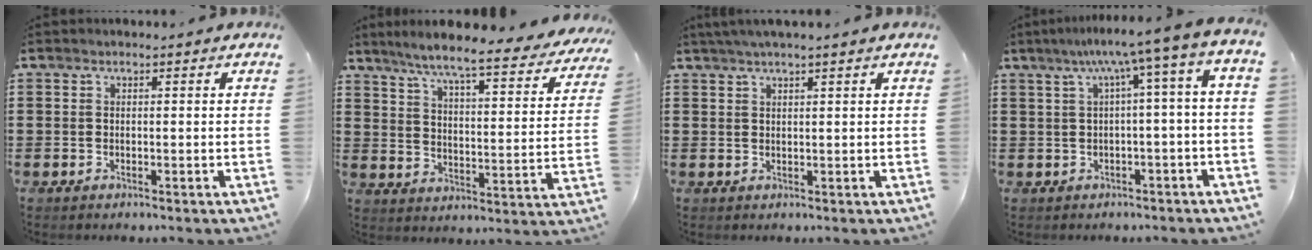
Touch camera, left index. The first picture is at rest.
{"total": 7.6, "force": [6.5, -0.3, 3.8], "torque": [-0.092, -0.049, 0.103]}
{"total": 1.7, "force": [1.3, -0.2, 1.0], "torque": [-0.020, 0.002, 0.024]}
{"total": 6.0, "force": [1.2, -0.7, 5.8], "torque": [-0.117, -0.019, 0.009]}